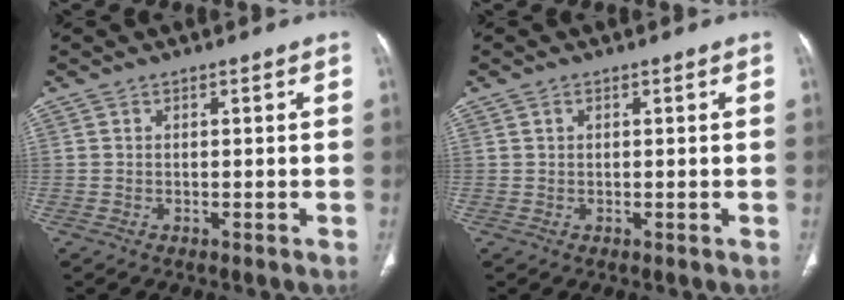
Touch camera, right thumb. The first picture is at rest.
{"total": 0.6, "force": [0.3, 0.4, 0.4], "torque": [-0.006, 0.000, 0.005]}